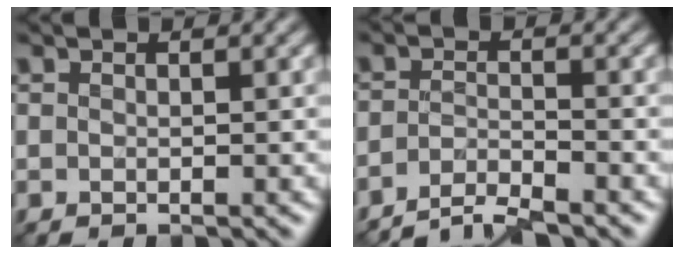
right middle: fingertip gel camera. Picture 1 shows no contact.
{"total": 3.0, "force": [-2.7, 0.5, 1.3], "torque": [-0.023, 0.004, -0.058]}